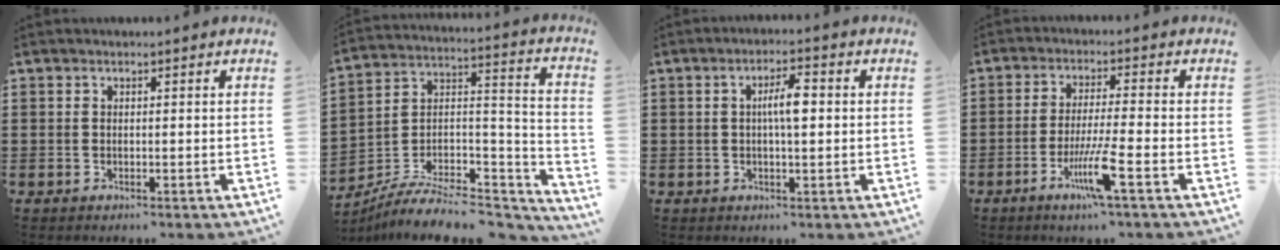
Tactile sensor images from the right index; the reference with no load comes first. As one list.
[{"total": 8.6, "force": [-7.1, 2.5, 4.2], "torque": [-0.064, 0.013, -0.138]}, {"total": 4.6, "force": [0.5, 1.2, 4.5], "torque": [-0.077, 0.003, 0.003]}, {"total": 7.2, "force": [-3.3, 0.0, 6.4], "torque": [-0.128, -0.016, -0.063]}]